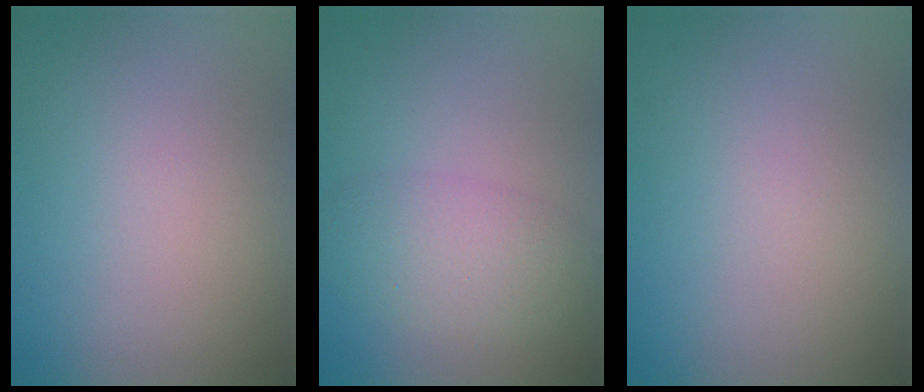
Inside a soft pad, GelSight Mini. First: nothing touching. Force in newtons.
{"total": 4.6, "press": 4.6, "slide": 0.2}
{"total": 0.0}